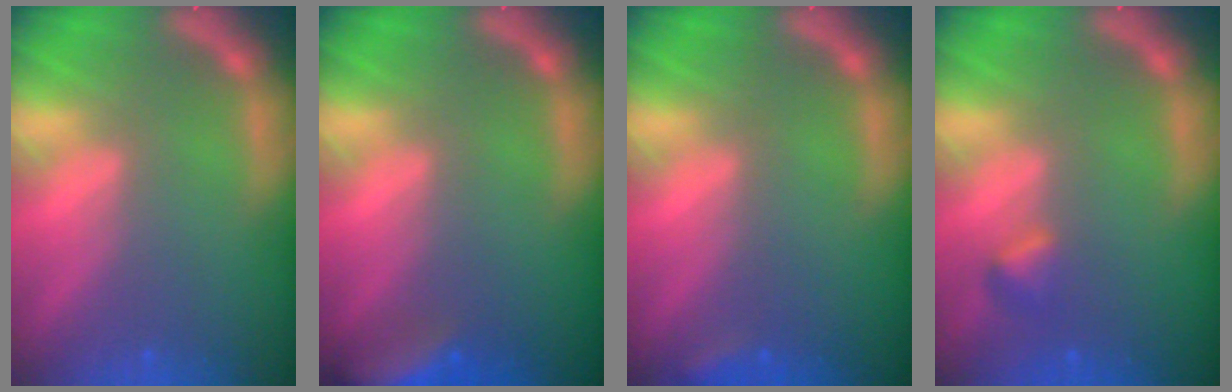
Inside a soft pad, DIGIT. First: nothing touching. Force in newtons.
{"total": 6.5}
{"total": 1.4}
{"total": 1.4}